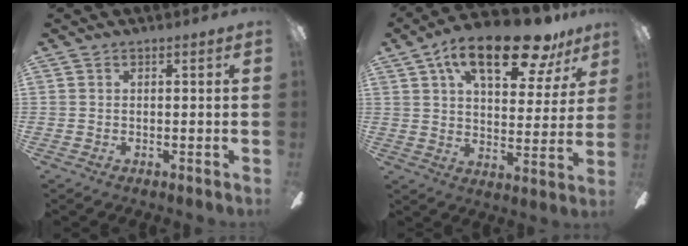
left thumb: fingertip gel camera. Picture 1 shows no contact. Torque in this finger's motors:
{"motor_torque": [0.37, 0.48, 1.63, -1.14, 0.38]}